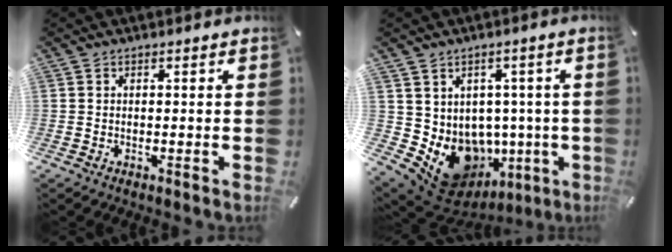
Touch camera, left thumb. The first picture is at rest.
{"total": 10.4, "force": [-2.7, 8.8, 4.9], "torque": [-0.093, -0.020, -0.030]}